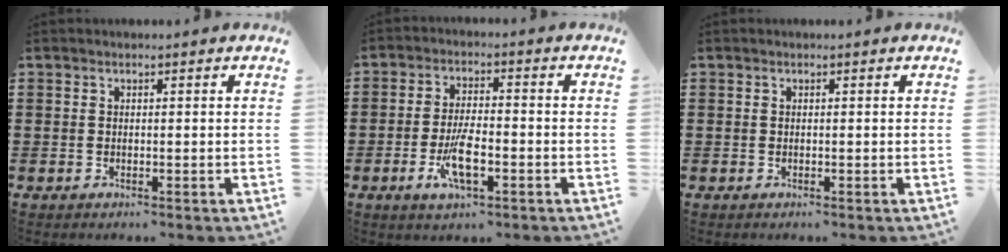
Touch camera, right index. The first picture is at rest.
{"total": 7.0, "force": [-2.6, 2.2, 6.1], "torque": [-0.132, -0.012, -0.050]}
{"total": 0.0}